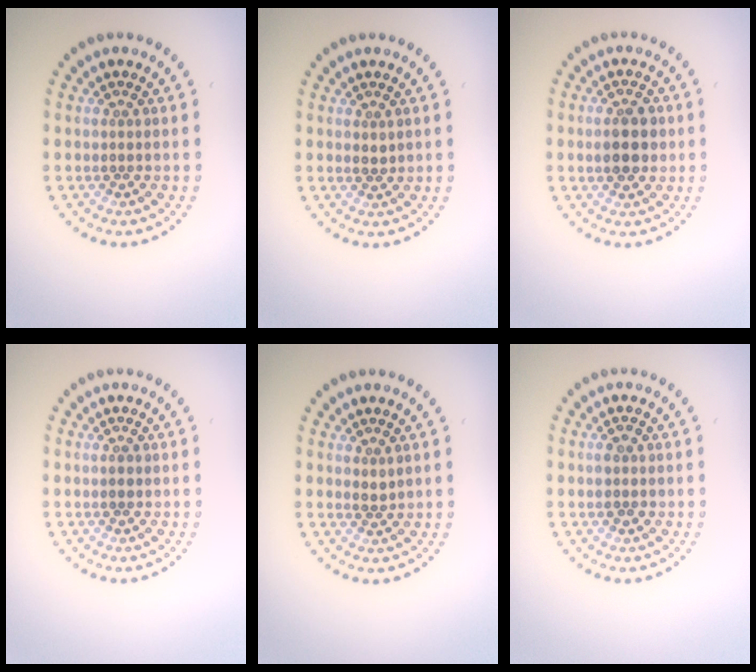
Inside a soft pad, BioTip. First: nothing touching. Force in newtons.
{"total": 0.8, "press": 0.7, "slide": 0.2}
{"total": 3.4, "press": 3.4, "slide": 0.2}
{"total": 1.1, "press": 1.1, "slide": 0.1}
{"total": 0.8, "press": 0.8, "slide": 0.2}
{"total": 2.0, "press": 2.0, "slide": 0.1}